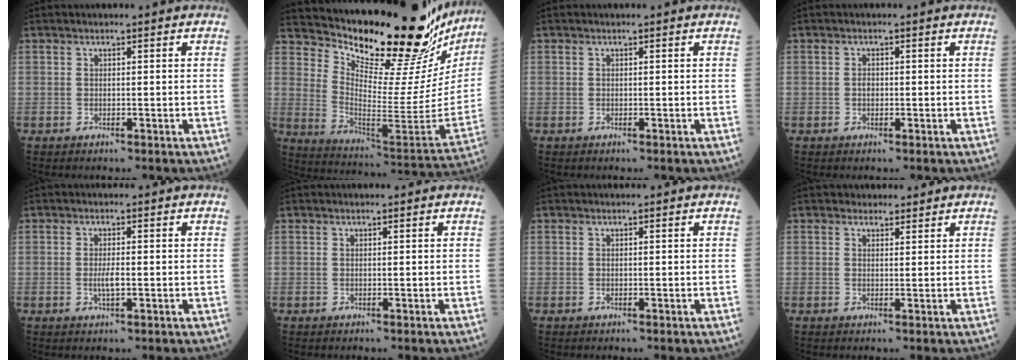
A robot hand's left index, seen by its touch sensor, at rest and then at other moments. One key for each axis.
{"total": 27.2, "fx": 24.5, "fy": 4.1, "fz": 11.0, "tx": -0.179, "ty": -0.110, "tz": 0.330}
{"total": 0.0}
{"total": 1.0, "fx": -0.1, "fy": 0.7, "fz": 0.7, "tx": -0.013, "ty": 0.002, "tz": -0.003}
{"total": 2.1, "fx": -0.3, "fy": 0.5, "fz": 2.0, "tx": -0.043, "ty": -0.001, "tz": -0.005}
{"total": 0.0}
{"total": 0.0}
{"total": 1.8, "fx": 1.6, "fy": 0.9, "fz": -0.1, "tx": 0.003, "ty": 0.004, "tz": 0.021}